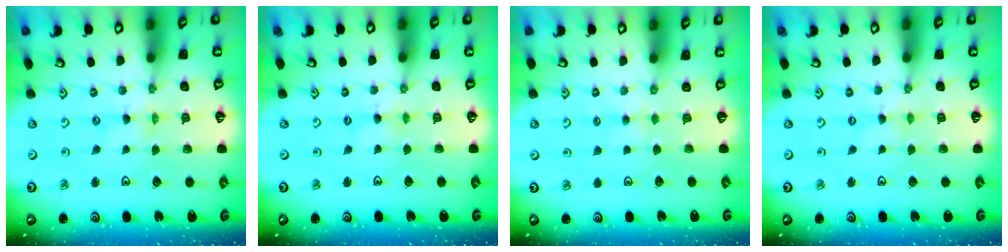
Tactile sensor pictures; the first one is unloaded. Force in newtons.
{"total": 1.3, "press": 1.2, "slide": 0.4}
{"total": 3.0, "press": 3.0, "slide": 0.5}
{"total": 0.0}